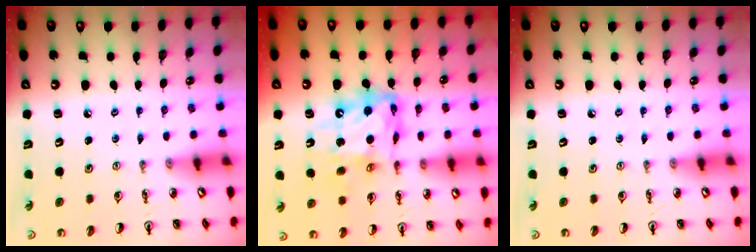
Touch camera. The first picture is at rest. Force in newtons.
{"total": 13.2, "press": 13.1, "slide": 1.5}
{"total": 0.0}